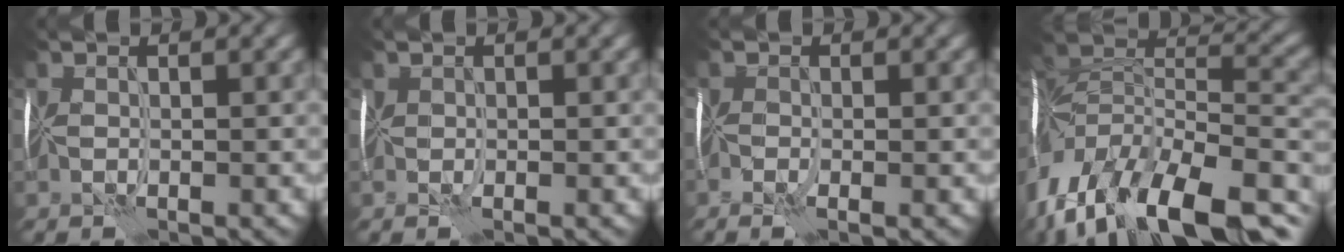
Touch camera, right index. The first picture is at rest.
{"total": 0.6, "force": [-0.2, 0.2, 0.5], "torque": [-0.006, -0.002, -0.005]}
{"total": 2.5, "force": [-1.3, 1.0, 1.9], "torque": [-0.032, -0.002, -0.018]}
{"total": 15.8, "force": [-8.9, 7.2, 10.9], "torque": [-0.219, 0.003, -0.145]}